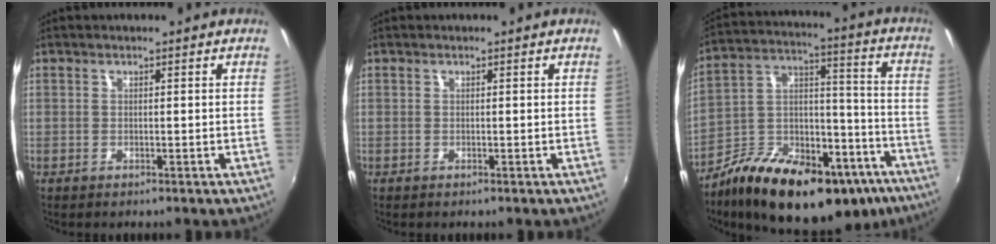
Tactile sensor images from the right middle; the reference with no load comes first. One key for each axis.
{"total": 0.0}
{"total": 28.4, "fx": -18.5, "fy": 13.3, "fz": 17.0, "tx": -0.280, "ty": 0.023, "tz": -0.265}